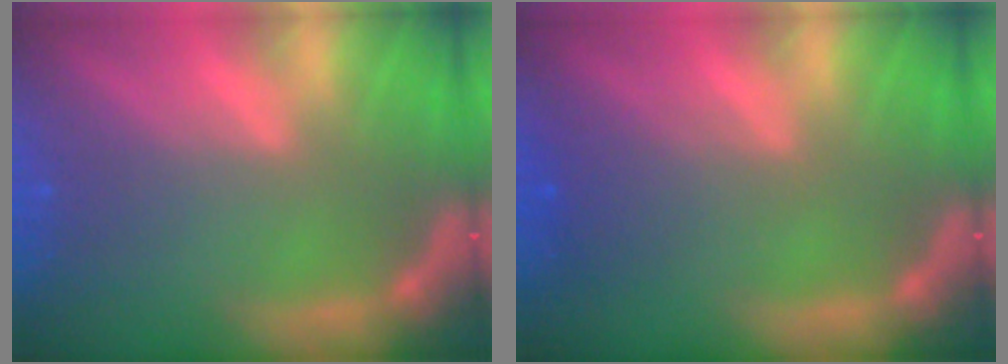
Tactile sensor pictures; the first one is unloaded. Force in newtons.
{"total": 2.4}